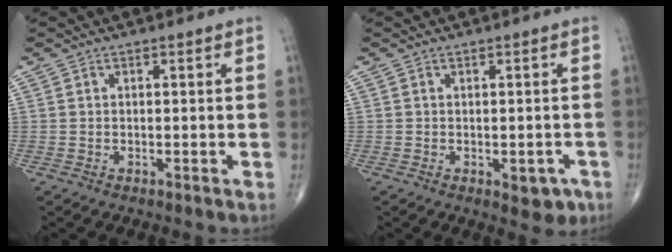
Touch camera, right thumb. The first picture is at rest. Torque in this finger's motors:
{"motor_torque": [0.63, 0.80, -0.11, -0.04, 0.00]}